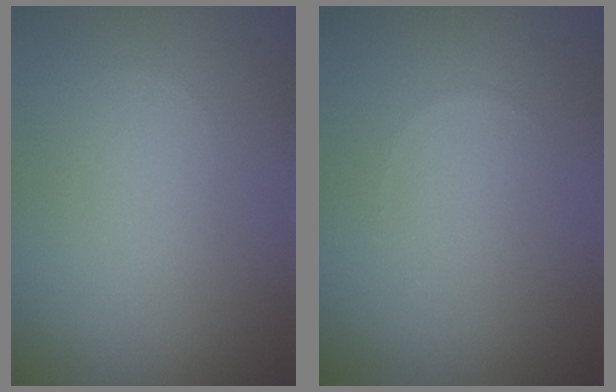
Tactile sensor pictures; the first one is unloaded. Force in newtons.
{"total": 0.0}